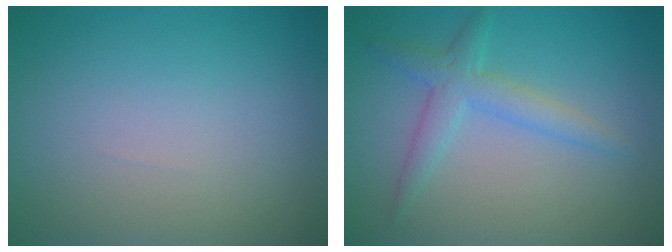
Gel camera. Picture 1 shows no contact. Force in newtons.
{"total": 2.7, "press": 2.7, "slide": 0.0}